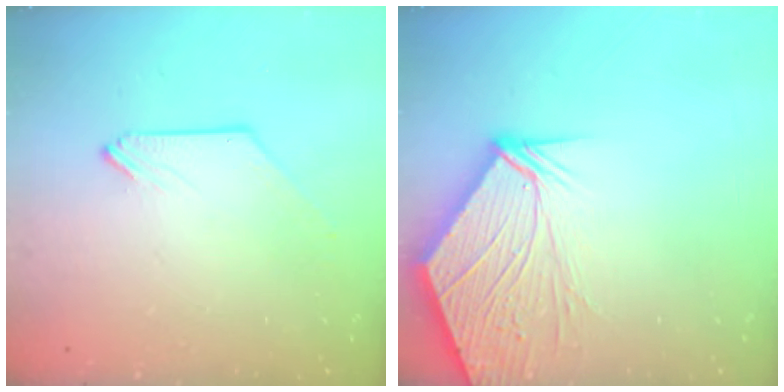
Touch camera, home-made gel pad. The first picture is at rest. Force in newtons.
{"total": 11.5, "press": 11.4, "slide": 1.6}